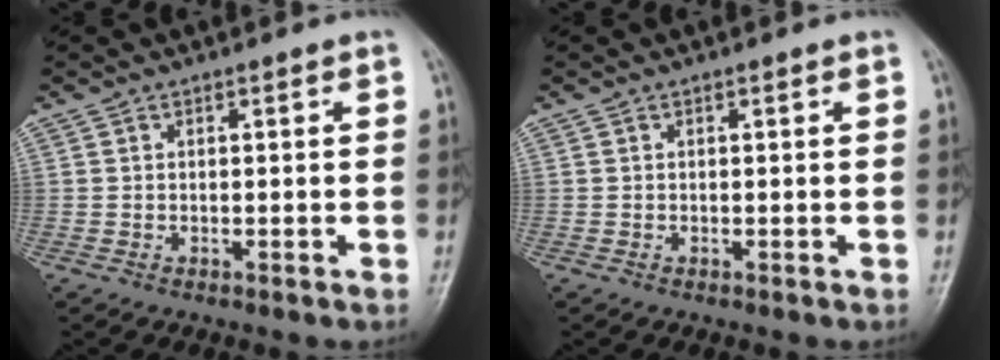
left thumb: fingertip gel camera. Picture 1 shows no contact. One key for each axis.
{"total": 0.0}